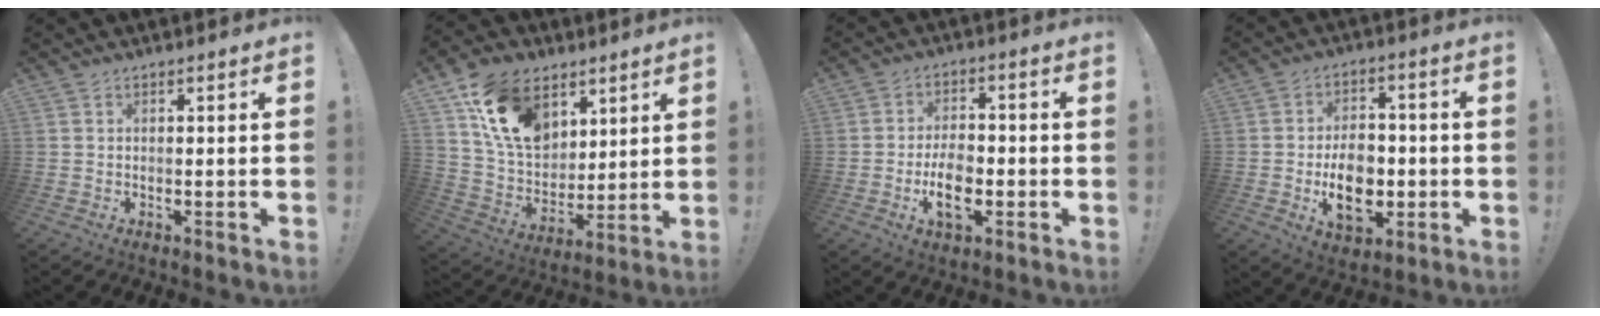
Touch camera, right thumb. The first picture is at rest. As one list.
[{"total": 18.7, "force": [9.5, 12.8, 9.9], "torque": [-0.172, -0.036, 0.182]}, {"total": 10.3, "force": [-3.1, 7.9, 5.9], "torque": [-0.096, 0.019, -0.051]}, {"total": 13.1, "force": [-2.7, 9.9, 8.1], "torque": [-0.119, 0.015, -0.042]}]